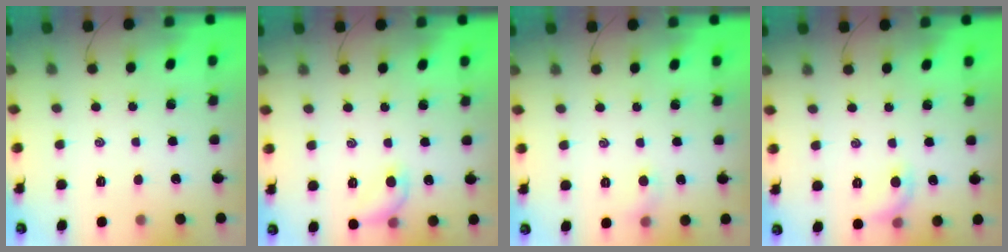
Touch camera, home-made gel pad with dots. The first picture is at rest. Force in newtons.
{"total": 7.8, "press": 7.7, "slide": 1.0}
{"total": 4.5, "press": 4.2, "slide": 1.6}
{"total": 6.6, "press": 6.5, "slide": 1.4}